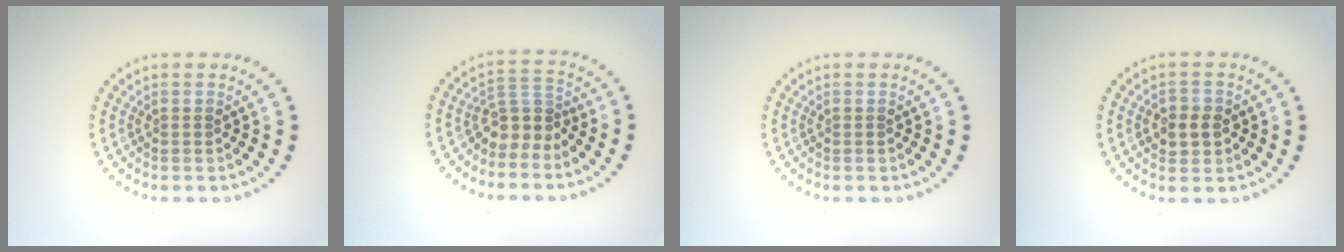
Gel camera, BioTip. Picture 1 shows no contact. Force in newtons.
{"total": 2.8, "press": 2.0, "slide": 2.0}
{"total": 0.0}
{"total": 2.4, "press": 2.4, "slide": 0.4}